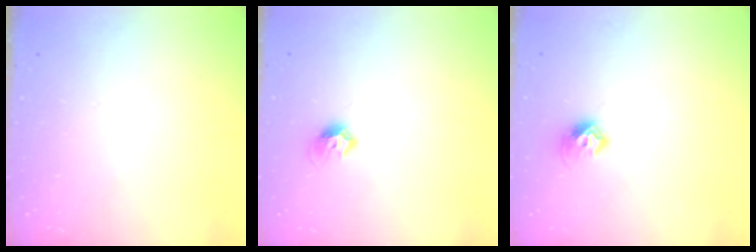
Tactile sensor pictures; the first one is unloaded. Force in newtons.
{"total": 6.6, "press": 6.5, "slide": 1.2}
{"total": 7.4, "press": 7.3, "slide": 1.1}